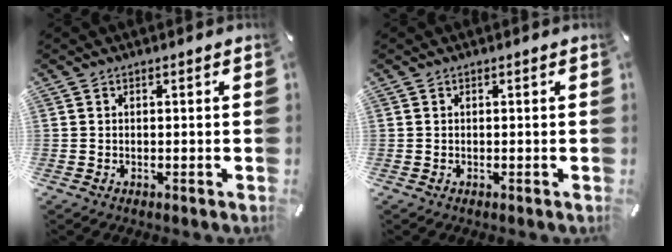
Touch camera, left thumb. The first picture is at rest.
{"total": 0.0}